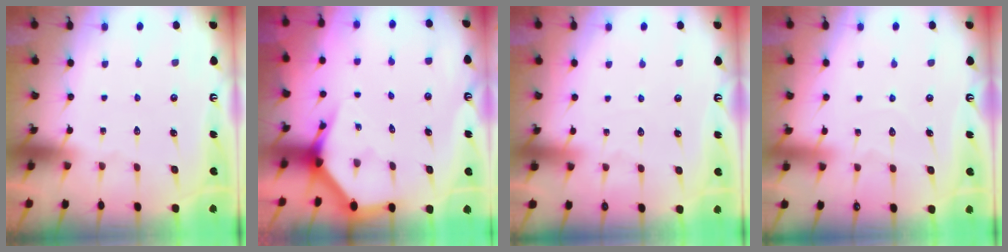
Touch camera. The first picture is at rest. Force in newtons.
{"total": 3.9, "press": 3.9, "slide": 0.2}
{"total": 2.5, "press": 2.5, "slide": 0.3}
{"total": 4.9, "press": 4.9, "slide": 0.2}